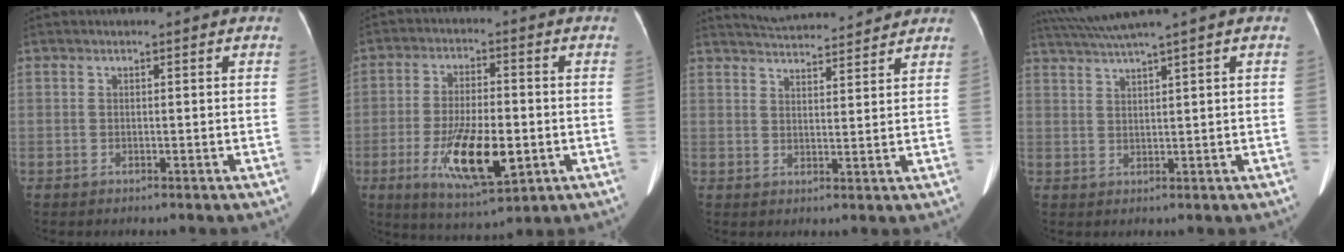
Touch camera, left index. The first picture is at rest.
{"total": 12.0, "force": [-3.3, 3.6, 10.9], "torque": [-0.206, -0.016, -0.051]}
{"total": 10.9, "force": [10.5, 1.0, 2.7], "torque": [-0.050, 0.021, 0.147]}
{"total": 5.0, "force": [3.9, -1.6, 2.7], "torque": [-0.060, 0.012, 0.080]}